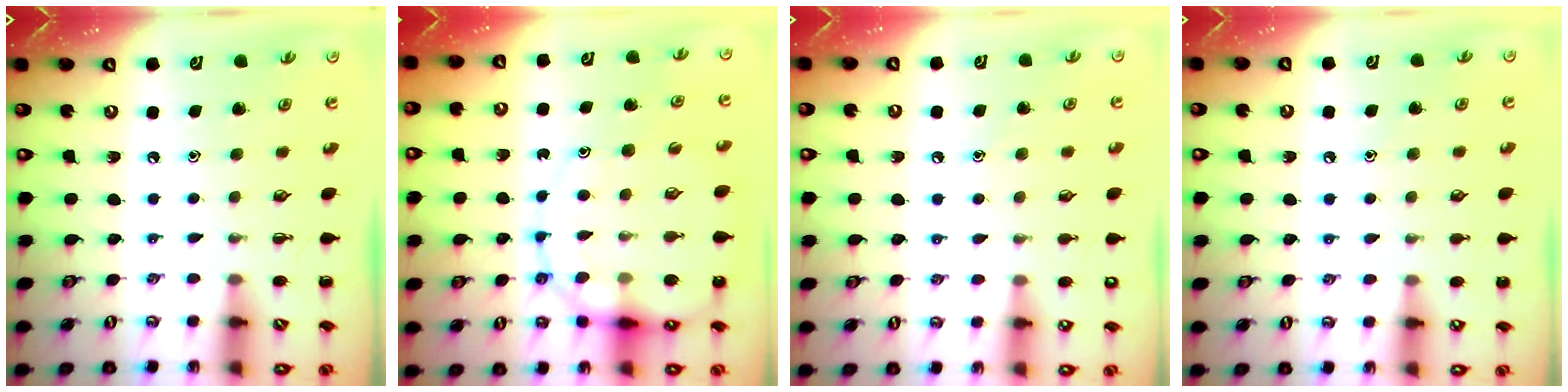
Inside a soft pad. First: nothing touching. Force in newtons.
{"total": 13.9, "press": 13.6, "slide": 2.8}
{"total": 5.7, "press": 5.5, "slide": 1.5}
{"total": 5.8, "press": 5.5, "slide": 1.7}